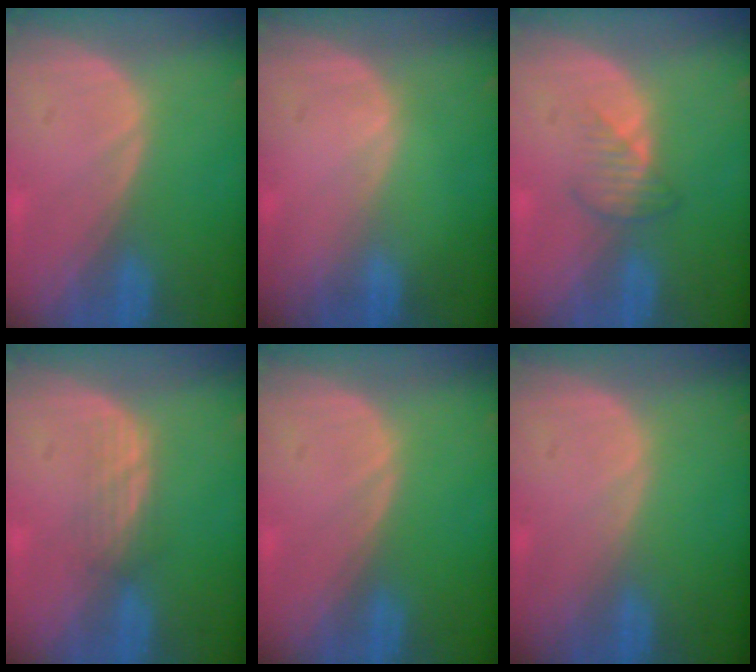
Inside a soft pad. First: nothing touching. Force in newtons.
{"total": 0.0}
{"total": 2.8, "press": 2.7, "slide": 0.8}
{"total": 2.4, "press": 2.4, "slide": 0.5}
{"total": 0.0}
{"total": 0.0}